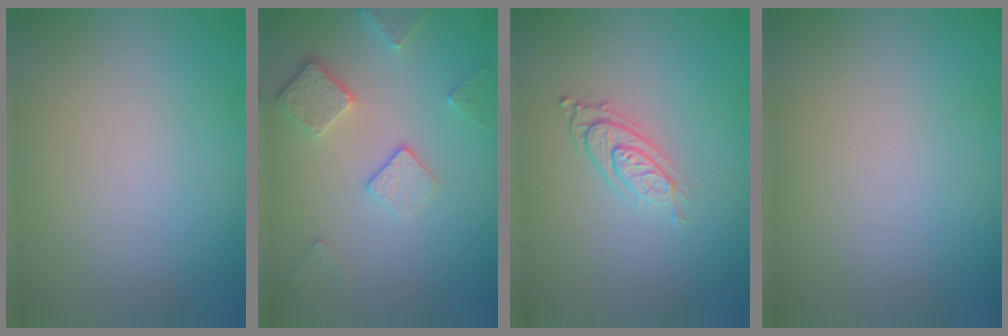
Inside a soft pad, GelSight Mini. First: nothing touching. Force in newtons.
{"total": 3.8, "press": 2.9, "slide": 2.4}
{"total": 3.0, "press": 2.0, "slide": 2.2}
{"total": 0.0}